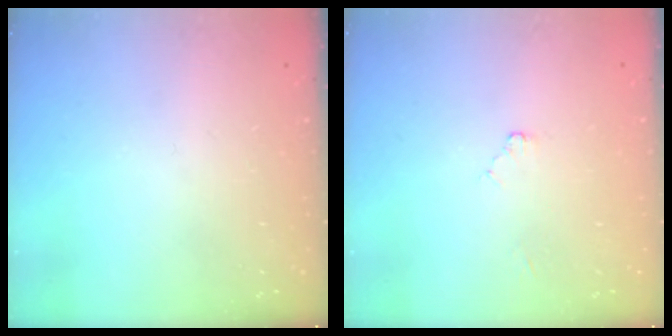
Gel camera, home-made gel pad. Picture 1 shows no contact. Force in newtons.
{"total": 2.4, "press": 2.4, "slide": 0.4}